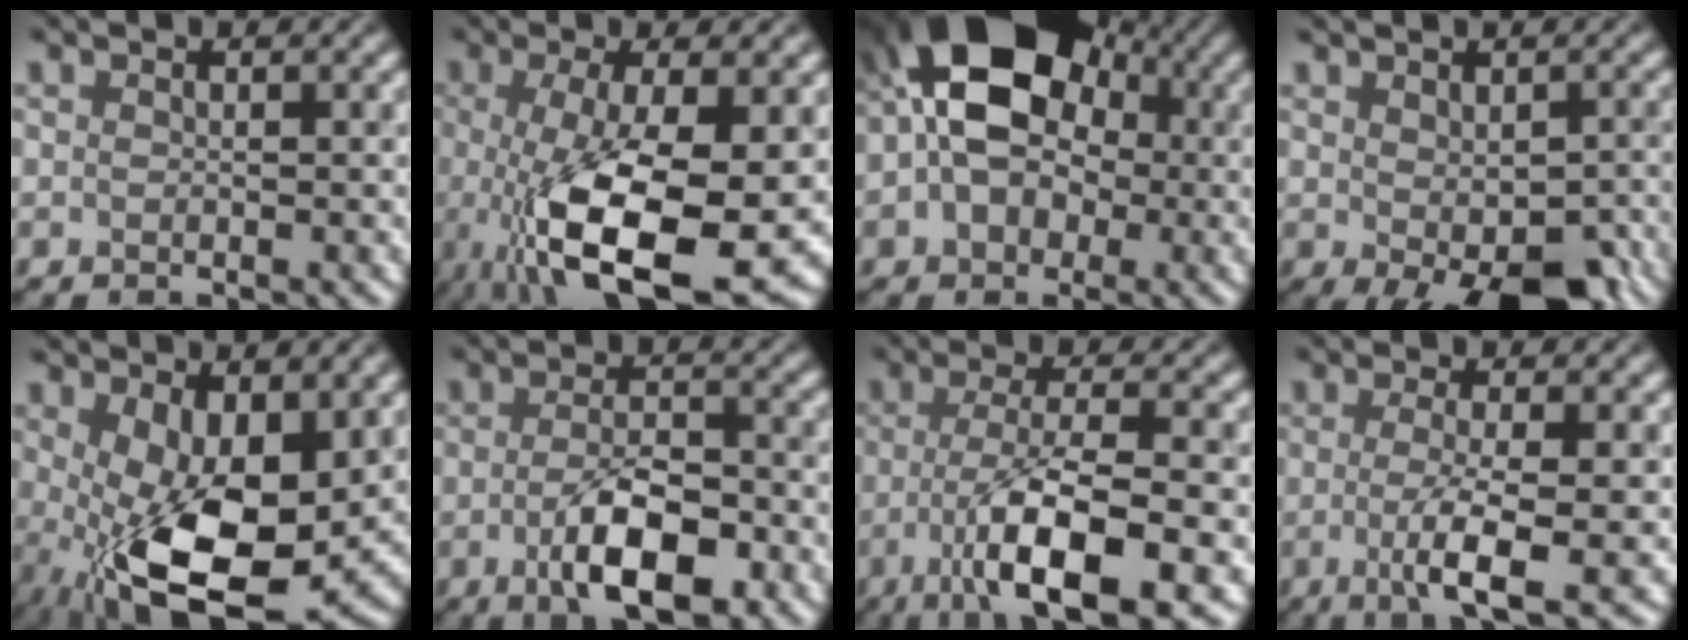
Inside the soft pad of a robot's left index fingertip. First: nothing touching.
{"total": 10.6, "force": [-2.2, 3.1, 9.9], "torque": [-0.183, -0.028, -0.027]}
{"total": 13.4, "force": [1.1, 9.5, 9.4], "torque": [-0.123, 0.033, -0.018]}
{"total": 8.0, "force": [-3.4, 3.6, 6.3], "torque": [-0.097, -0.024, -0.032]}
{"total": 11.0, "force": [-0.9, 5.3, 9.6], "torque": [-0.181, -0.033, 0.003]}
{"total": 6.4, "force": [-2.5, 2.3, 5.4], "torque": [-0.098, -0.002, -0.045]}
{"total": 9.1, "force": [-3.3, 2.3, 8.2], "torque": [-0.135, -0.003, -0.058]}
{"total": 5.0, "force": [-1.0, 1.0, 4.8], "torque": [-0.086, -0.011, -0.021]}